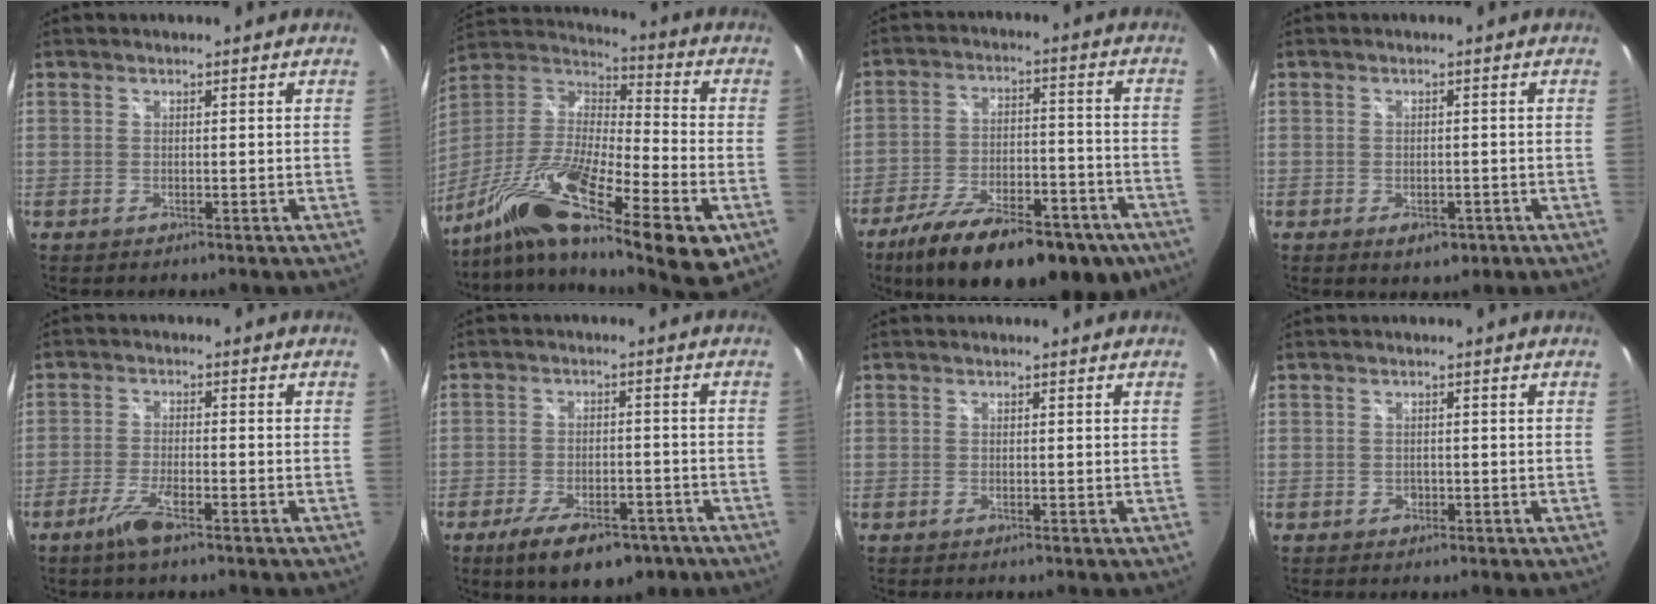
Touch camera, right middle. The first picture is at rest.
{"total": 24.8, "force": [-13.4, 5.4, 20.1], "torque": [-0.348, -0.040, -0.246]}
{"total": 24.3, "force": [-16.9, 9.4, 14.6], "torque": [-0.253, -0.032, -0.240]}
{"total": 3.8, "force": [-1.9, 2.4, 2.3], "torque": [-0.042, -0.009, -0.022]}
{"total": 5.3, "force": [-3.6, 0.9, 3.8], "torque": [-0.092, -0.007, -0.068]}
{"total": 12.2, "force": [-8.1, 5.4, 7.3], "torque": [-0.144, -0.012, -0.118]}
{"total": 0.0}
{"total": 1.1, "force": [-0.5, 0.9, 0.2], "torque": [-0.003, -0.001, -0.005]}